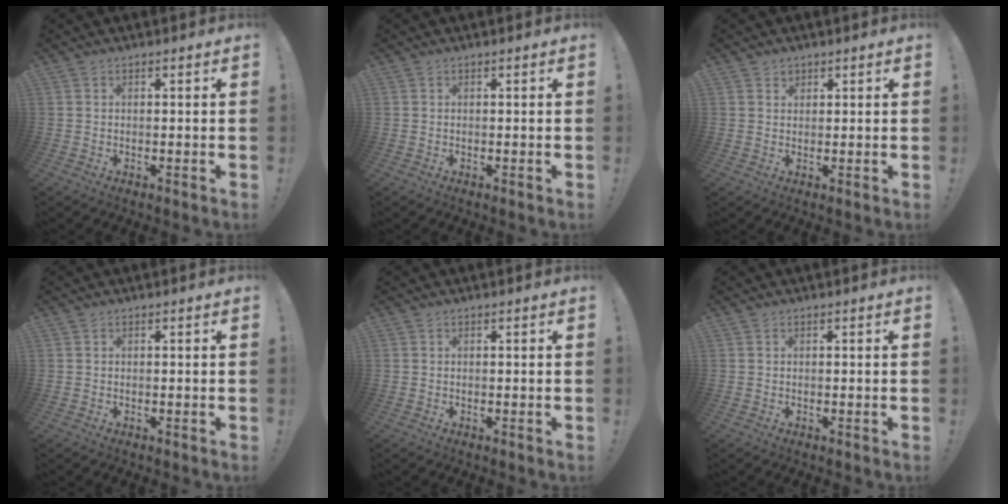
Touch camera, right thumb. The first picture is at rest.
{"total": 0.0}
{"total": 1.6, "force": [1.2, 1.1, 0.1], "torque": [0.012, -0.010, 0.018]}
{"total": 0.0}
{"total": 0.0}
{"total": 0.0}